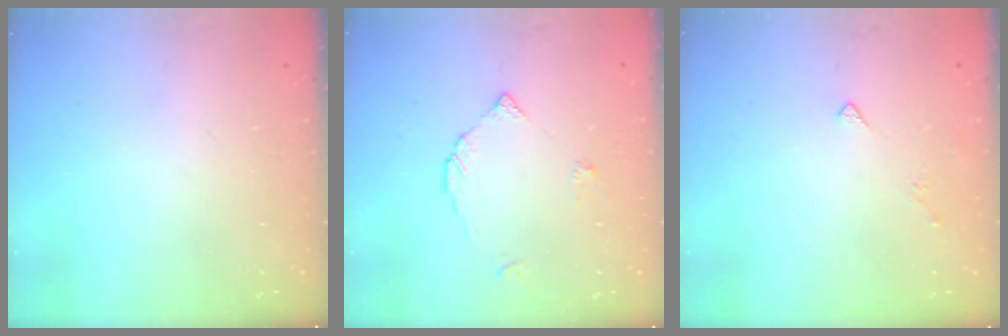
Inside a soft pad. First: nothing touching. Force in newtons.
{"total": 3.0, "press": 3.0, "slide": 0.3}
{"total": 3.4, "press": 3.4, "slide": 0.6}